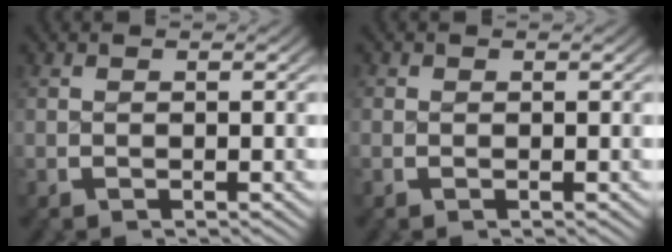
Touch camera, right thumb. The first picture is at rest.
{"total": 0.5, "force": [0.0, 0.5, 0.1], "torque": [-0.003, -0.005, 0.000]}